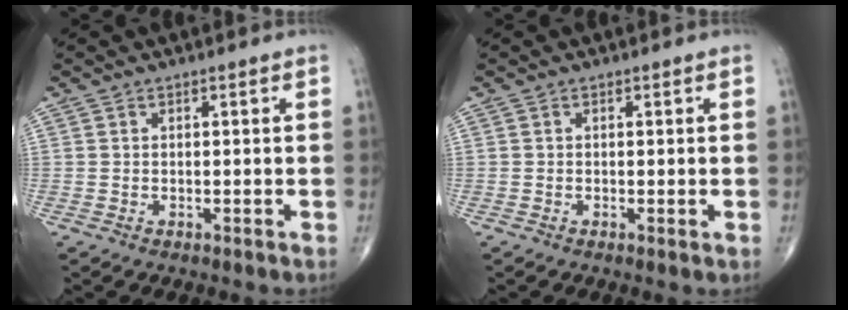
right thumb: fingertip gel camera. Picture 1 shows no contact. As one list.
[{"total": 0.6, "force": [-0.1, 0.1, 0.5], "torque": [-0.013, -0.003, -0.004]}]